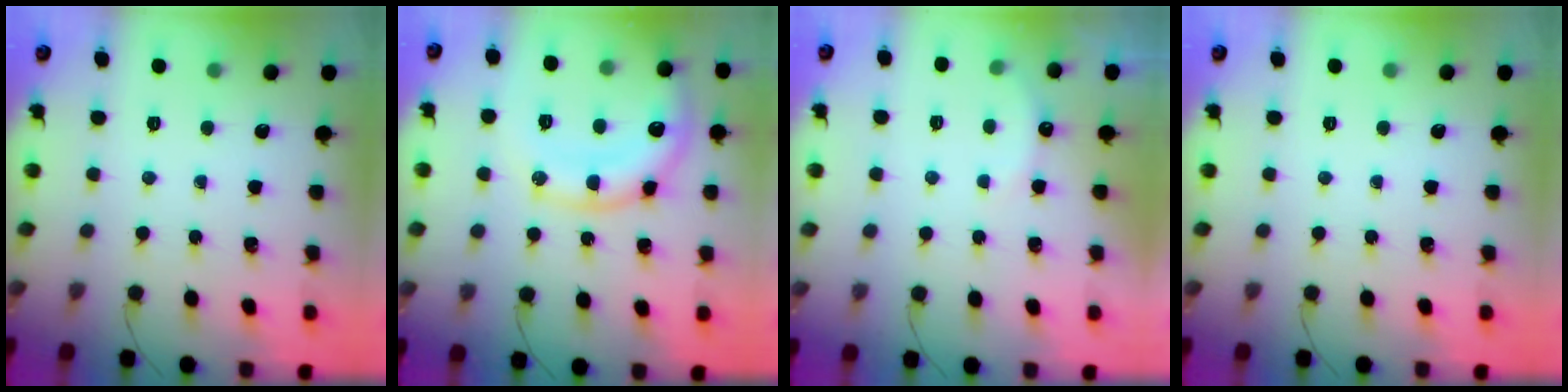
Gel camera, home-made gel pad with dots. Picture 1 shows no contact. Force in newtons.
{"total": 14.8, "press": 14.7, "slide": 1.7}
{"total": 5.4, "press": 5.3, "slide": 1.0}
{"total": 0.0}